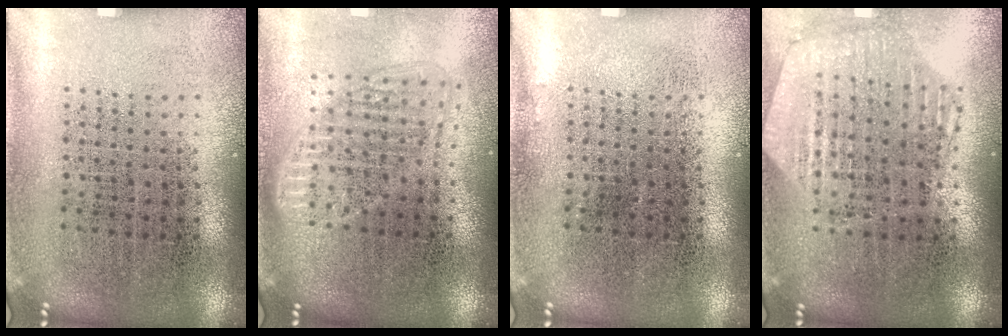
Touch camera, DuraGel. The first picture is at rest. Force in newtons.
{"total": 1.5, "press": 1.3, "slide": 0.8}
{"total": 0.0}
{"total": 1.1, "press": 1.1, "slide": 0.2}